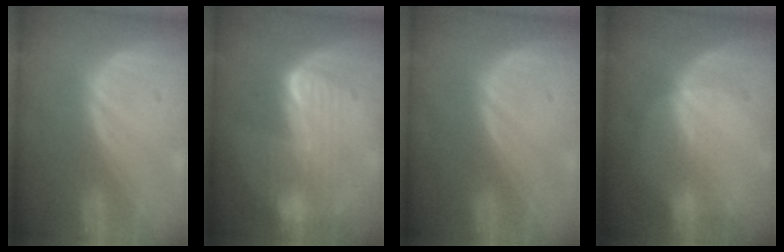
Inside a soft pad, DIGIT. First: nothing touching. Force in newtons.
{"total": 6.4, "press": 6.3, "slide": 1.3}
{"total": 0.0}
{"total": 1.7, "press": 1.3, "slide": 1.1}